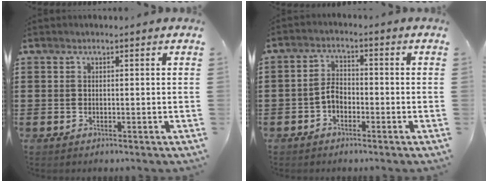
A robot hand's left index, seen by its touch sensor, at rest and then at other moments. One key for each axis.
{"total": 3.1, "fx": -1.5, "fy": 1.8, "fz": 2.0, "tx": -0.047, "ty": 0.005, "tz": -0.032}